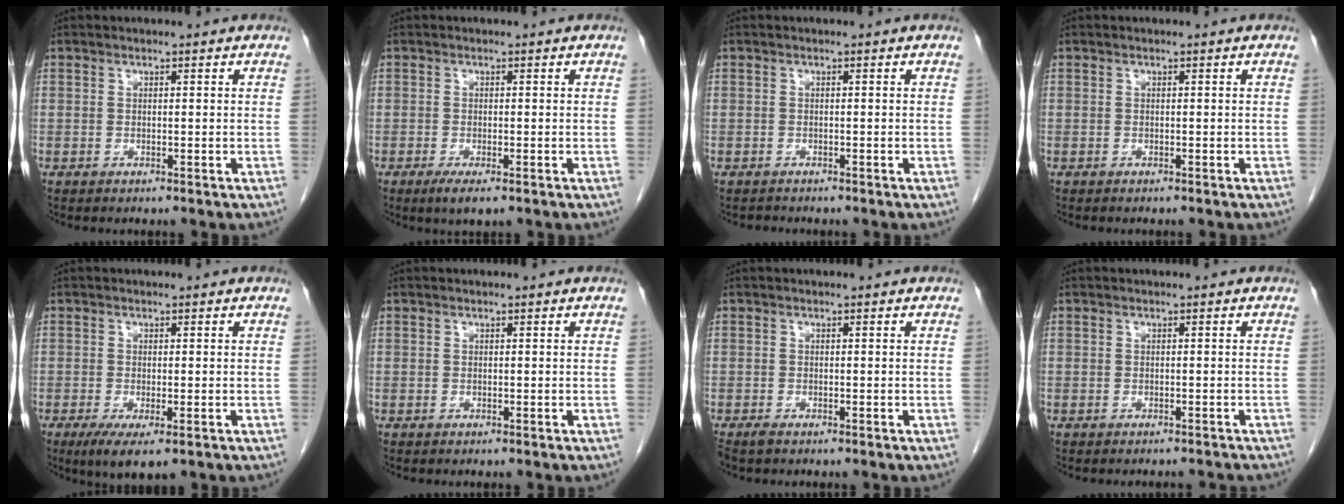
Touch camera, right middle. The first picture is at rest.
{"total": 2.8, "force": [-1.7, 0.6, 2.2], "torque": [-0.035, -0.008, -0.027]}
{"total": 0.7, "force": [-0.7, 0.2, -0.2], "torque": [-0.005, -0.002, -0.012]}
{"total": 0.0}
{"total": 5.0, "force": [-2.7, 1.1, 4.1], "torque": [-0.064, -0.016, -0.041]}
{"total": 0.0}
{"total": 1.5, "force": [-1.2, 0.4, 0.8], "torque": [-0.019, -0.005, -0.019]}
{"total": 4.4, "force": [-4.2, 0.7, 1.0], "torque": [-0.017, -0.014, -0.046]}